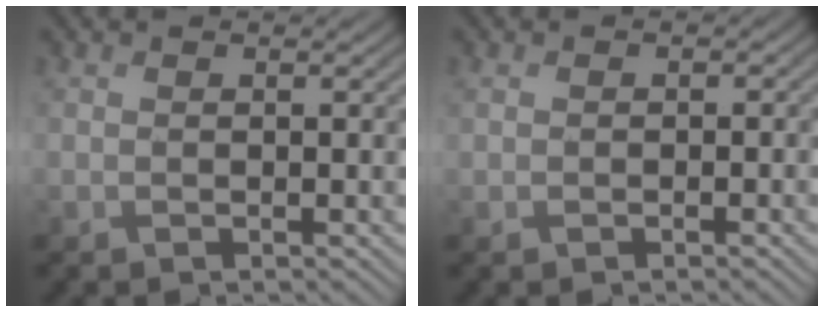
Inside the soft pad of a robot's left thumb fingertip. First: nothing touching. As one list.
[{"total": 1.0, "force": [-0.3, 0.9, 0.4], "torque": [-0.007, -0.003, -0.006]}]